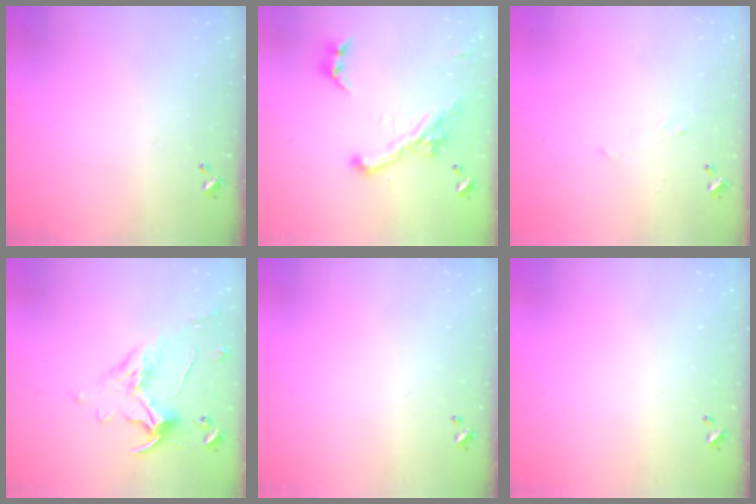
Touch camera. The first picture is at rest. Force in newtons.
{"total": 5.6, "press": 5.3, "slide": 1.6}
{"total": 0.8, "press": 0.6, "slide": 0.6}
{"total": 1.1, "press": 0.6, "slide": 0.9}
{"total": 0.0}
{"total": 0.0}